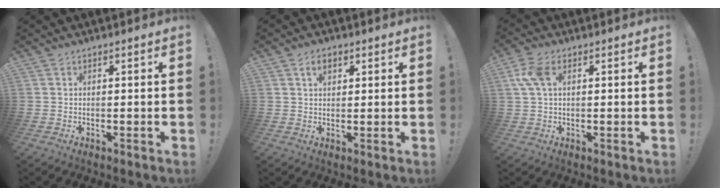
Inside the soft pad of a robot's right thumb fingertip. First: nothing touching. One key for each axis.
{"total": 3.9, "fx": 1.9, "fy": 2.3, "fz": 2.5, "tx": -0.037, "ty": 0.001, "tz": 0.032}
{"total": 8.0, "fx": 2.4, "fy": 4.4, "fz": 6.2, "tx": -0.137, "ty": 0.008, "tz": 0.048}